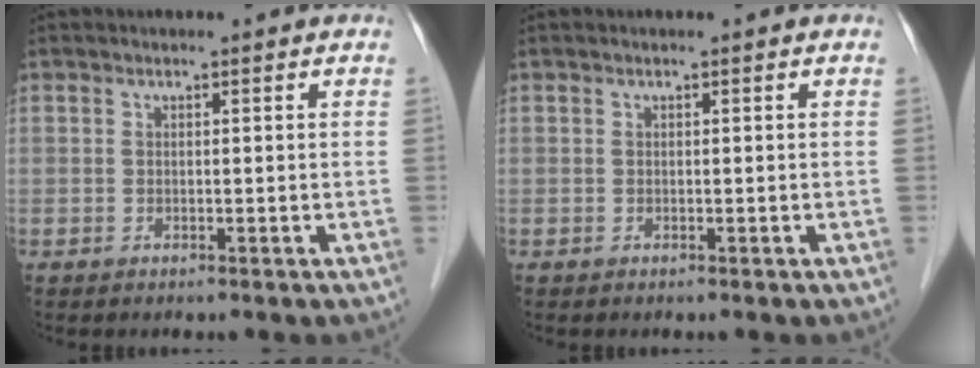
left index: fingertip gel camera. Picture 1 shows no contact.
{"total": 0.0}